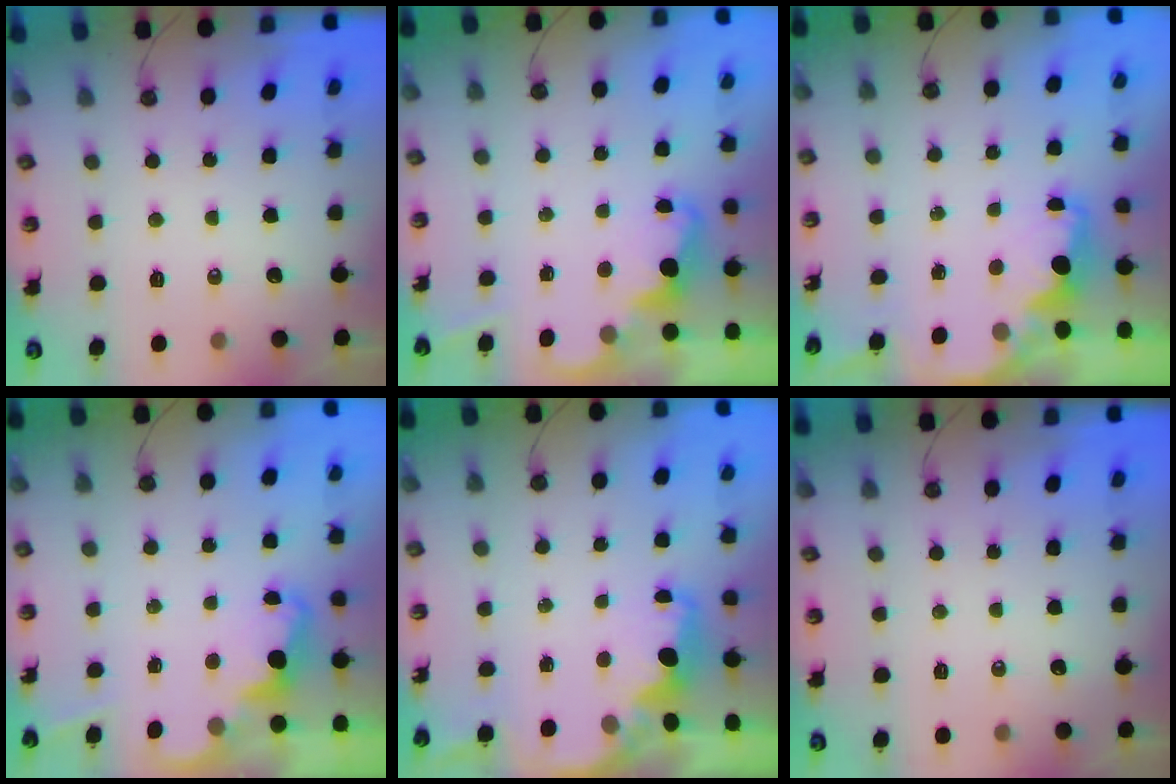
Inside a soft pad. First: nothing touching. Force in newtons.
{"total": 2.3, "press": 2.2, "slide": 0.5}
{"total": 2.2, "press": 2.1, "slide": 0.8}
{"total": 2.4, "press": 2.3, "slide": 0.5}
{"total": 2.1, "press": 2.0, "slide": 0.7}
{"total": 0.0}